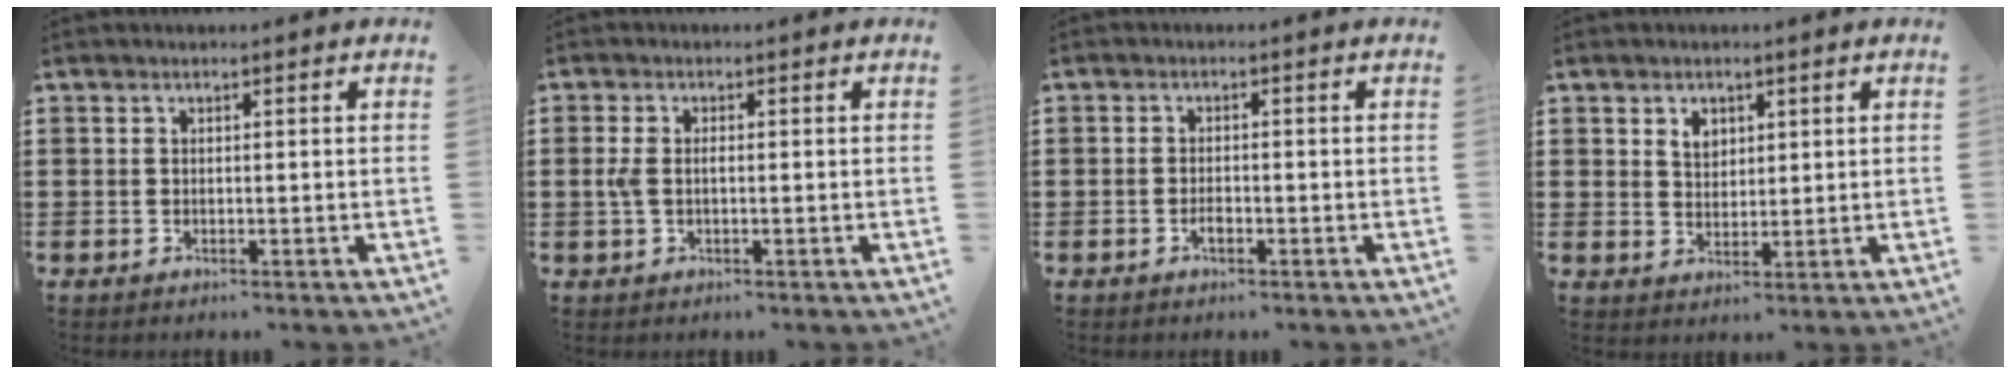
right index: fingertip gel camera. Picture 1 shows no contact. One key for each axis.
{"total": 2.1, "fx": -0.2, "fy": 1.0, "fz": 1.8, "tx": -0.050, "ty": -0.003, "tz": -0.009}
{"total": 1.7, "fx": -0.9, "fy": 0.7, "fz": 1.3, "tx": -0.027, "ty": -0.001, "tz": -0.016}
{"total": 2.8, "fx": 1.5, "fy": 2.0, "fz": 1.3, "tx": -0.031, "ty": 0.008, "tz": 0.028}